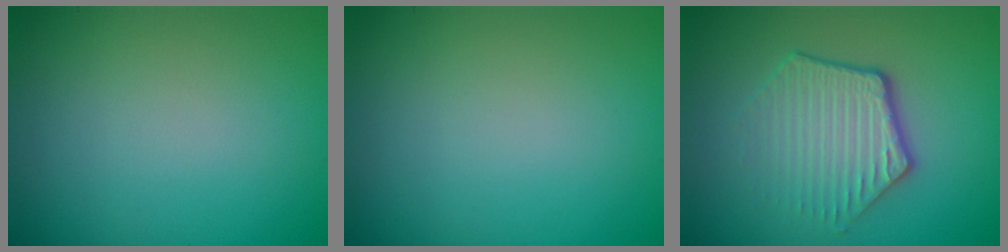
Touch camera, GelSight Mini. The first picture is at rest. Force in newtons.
{"total": 0.0}
{"total": 4.3, "press": 3.1, "slide": 2.9}